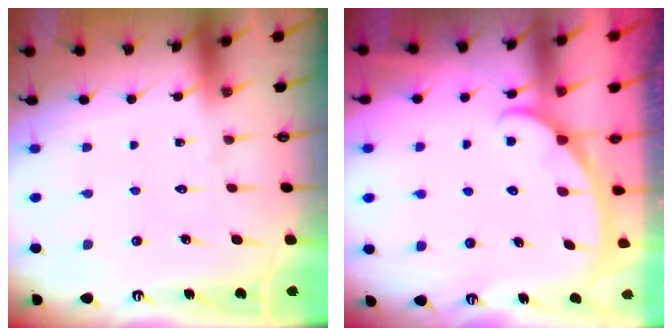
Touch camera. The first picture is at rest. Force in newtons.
{"total": 2.9, "press": 2.9, "slide": 0.2}